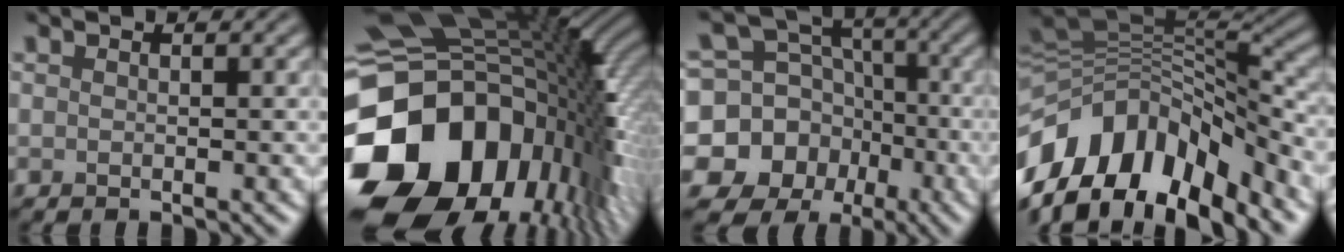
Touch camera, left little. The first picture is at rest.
{"total": 19.1, "force": [-5.4, 13.0, 13.0], "torque": [-0.280, -0.028, -0.091]}
{"total": 13.9, "force": [-5.1, 12.4, 3.6], "torque": [-0.091, -0.015, -0.096]}
{"total": 13.9, "force": [-6.1, 7.6, 9.9], "torque": [-0.199, 0.018, -0.114]}